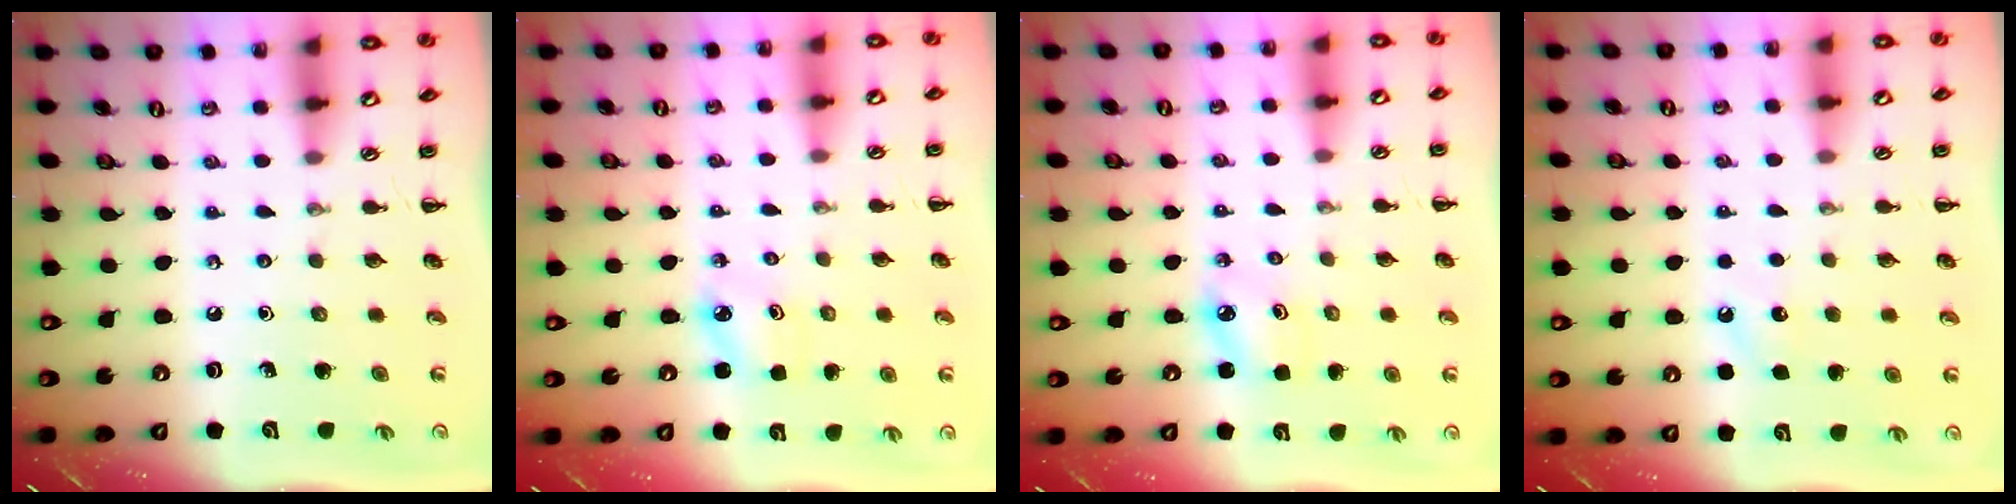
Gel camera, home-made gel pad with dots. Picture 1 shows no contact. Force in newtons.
{"total": 2.5, "press": 2.5, "slide": 0.5}
{"total": 3.1, "press": 3.0, "slide": 0.5}
{"total": 4.9, "press": 4.7, "slide": 1.4}